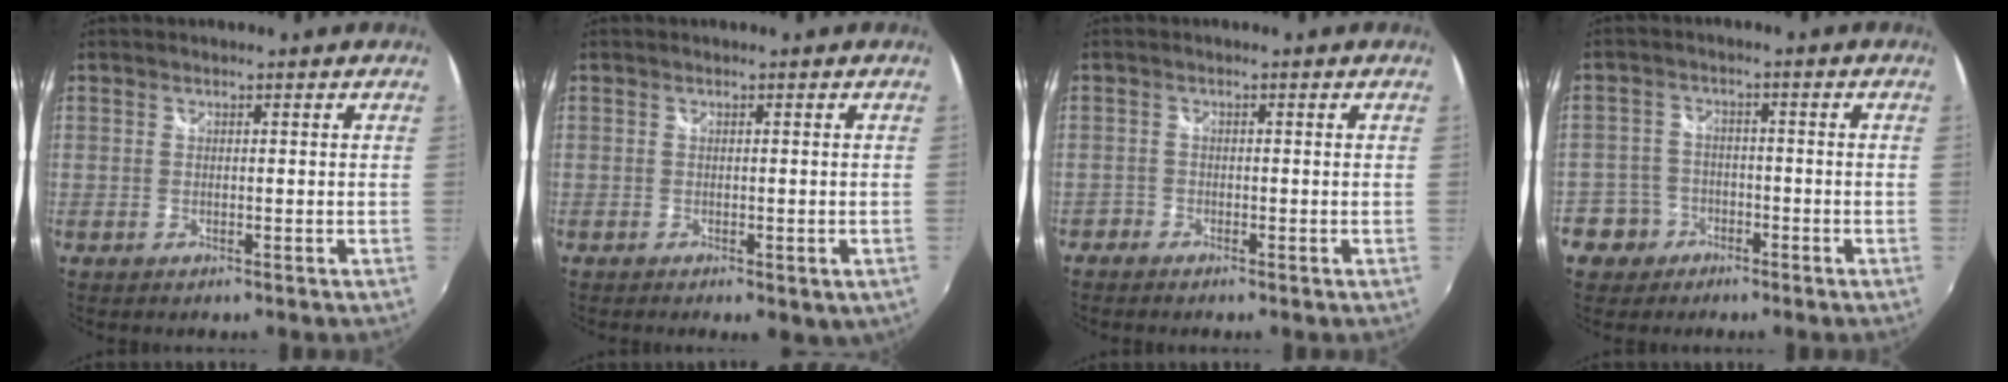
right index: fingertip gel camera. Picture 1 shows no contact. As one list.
[{"total": 4.2, "force": [-2.0, 1.6, 3.3], "torque": [-0.051, -0.021, -0.021]}, {"total": 1.6, "force": [-1.3, 0.8, 0.2], "torque": [-0.010, -0.004, -0.029]}, {"total": 6.2, "force": [-3.2, 5.2, 0.8], "torque": [-0.031, 0.018, -0.059]}]